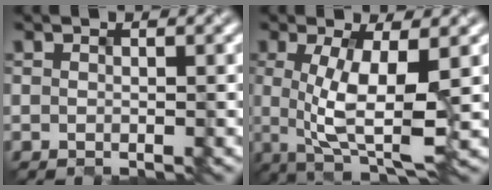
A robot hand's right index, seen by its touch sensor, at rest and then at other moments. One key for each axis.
{"total": 6.8, "fx": -0.4, "fy": 2.1, "fz": 6.4, "tx": -0.124, "ty": -0.014, "tz": 0.001}